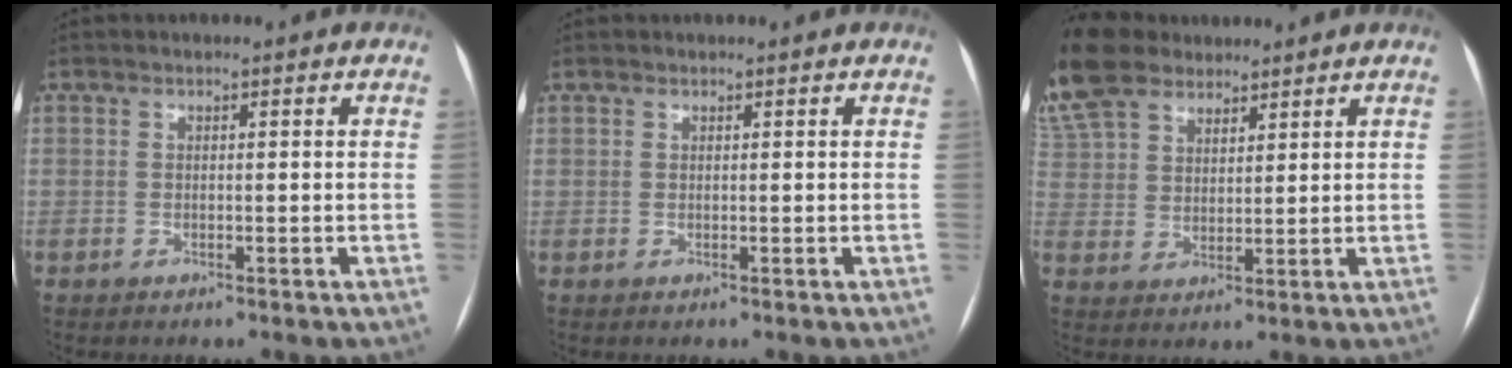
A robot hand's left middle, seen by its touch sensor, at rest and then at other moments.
{"total": 1.8, "force": [-0.4, -1.2, -1.2], "torque": [0.024, -0.007, -0.005]}
{"total": 12.7, "force": [10.4, 5.8, 4.7], "torque": [-0.131, 0.033, 0.199]}